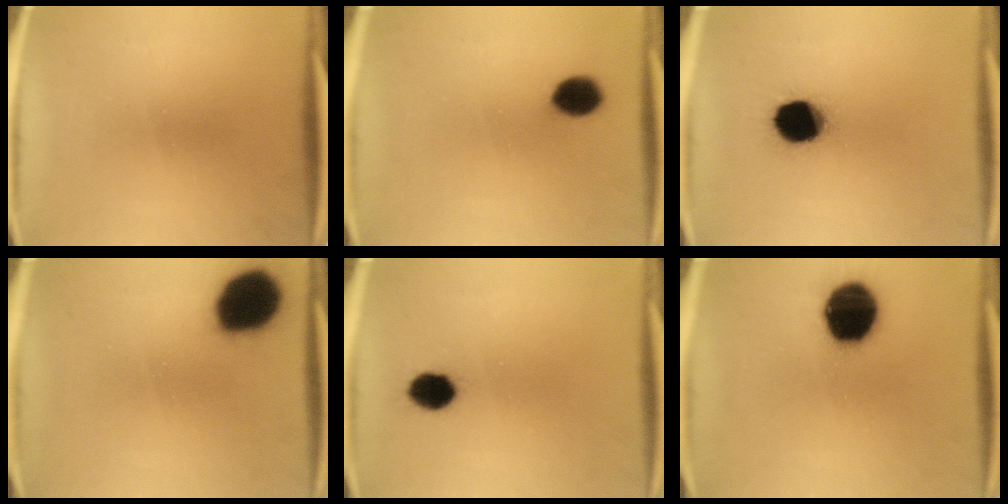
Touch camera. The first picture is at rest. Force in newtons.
{"total": 6.0}
{"total": 12.7}
{"total": 17.1}
{"total": 5.7}
{"total": 17.9}